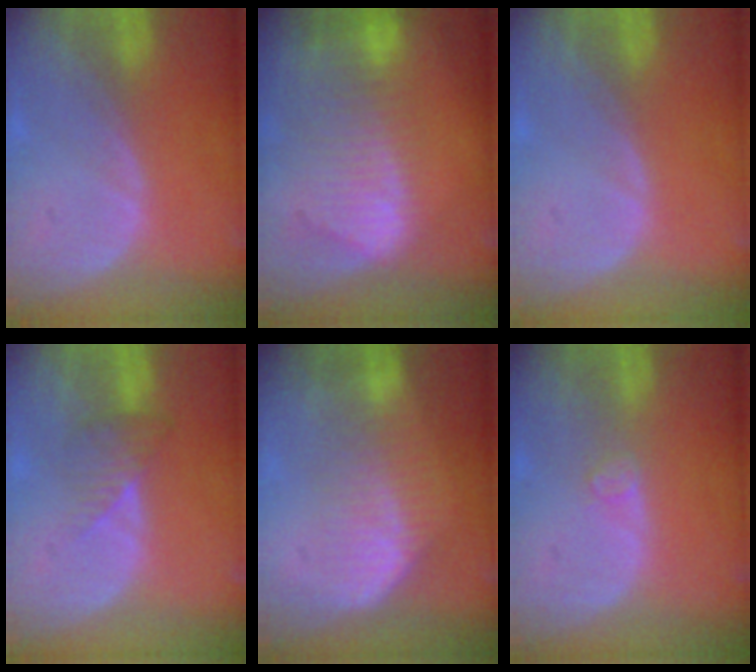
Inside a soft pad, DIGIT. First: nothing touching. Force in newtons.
{"total": 9.7, "press": 8.4, "slide": 5.0}
{"total": 0.0}
{"total": 3.3, "press": 3.0, "slide": 1.2}
{"total": 7.1, "press": 6.2, "slide": 3.5}
{"total": 1.5, "press": 1.5, "slide": 0.2}